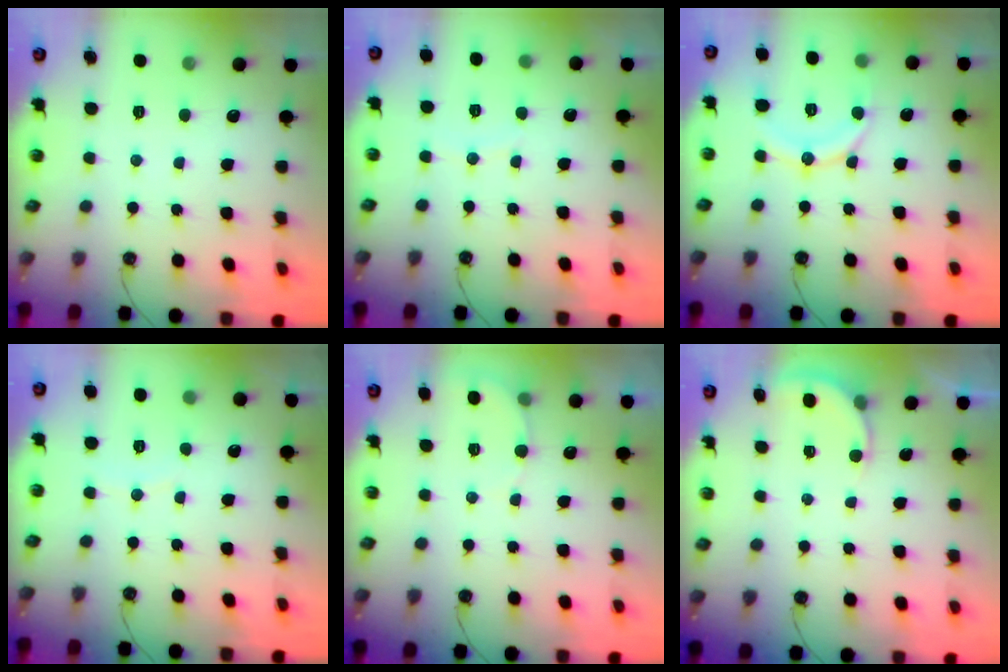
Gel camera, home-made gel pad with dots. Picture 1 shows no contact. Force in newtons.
{"total": 2.8, "press": 2.8, "slide": 0.3}
{"total": 11.9, "press": 11.8, "slide": 0.9}
{"total": 3.3, "press": 3.3, "slide": 0.4}
{"total": 5.2, "press": 5.1, "slide": 1.0}
{"total": 2.1, "press": 2.1, "slide": 0.2}